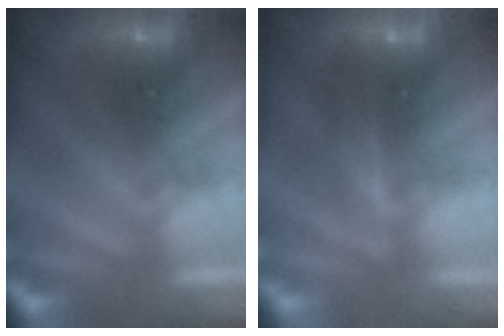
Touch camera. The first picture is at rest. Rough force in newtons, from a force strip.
{"total": 1.8}